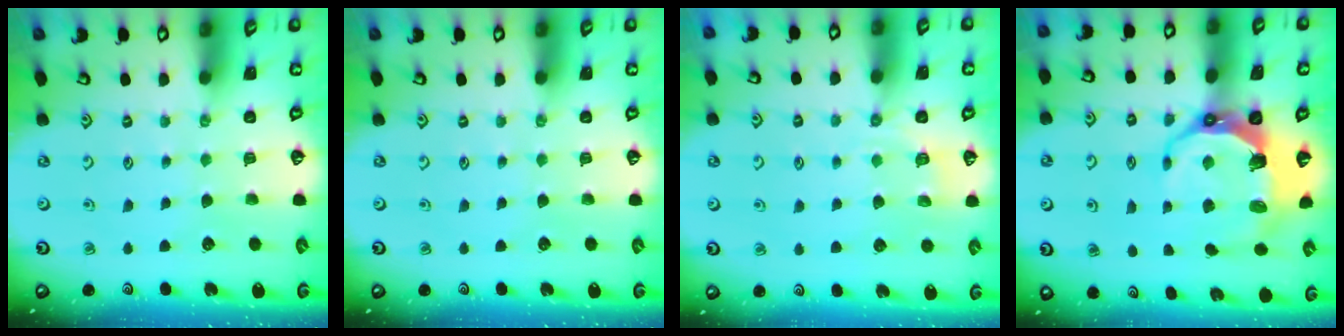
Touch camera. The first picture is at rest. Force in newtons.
{"total": 0.0}
{"total": 4.3, "press": 3.9, "slide": 1.8}
{"total": 9.3, "press": 7.9, "slide": 5.0}